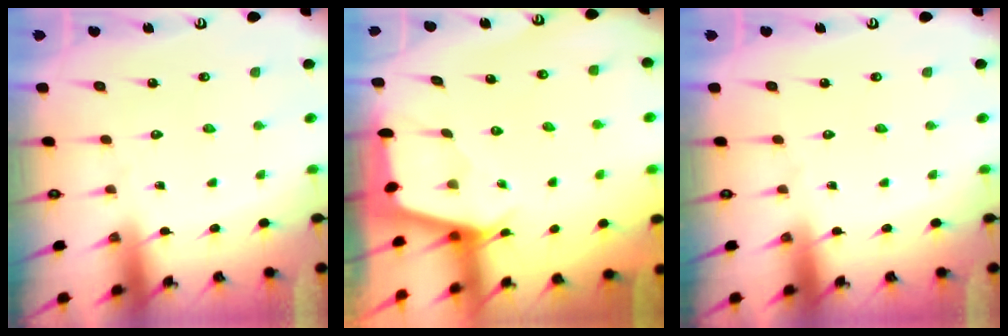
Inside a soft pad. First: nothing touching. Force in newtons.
{"total": 2.4, "press": 2.4, "slide": 0.3}
{"total": 0.0}